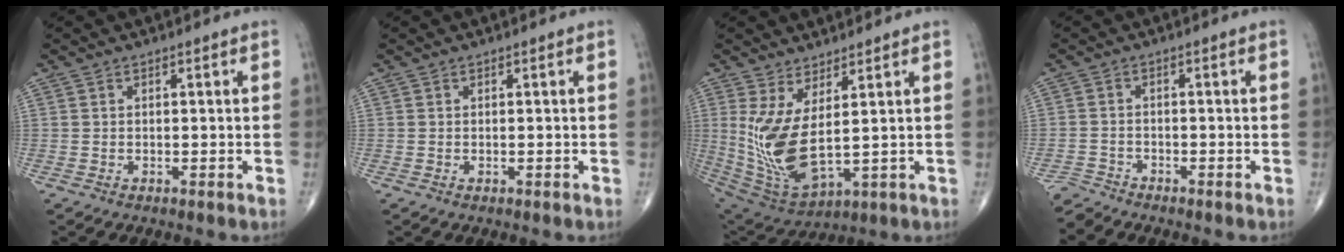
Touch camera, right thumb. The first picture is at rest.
{"total": 0.0}
{"total": 13.3, "force": [2.3, 5.0, 12.1], "torque": [-0.262, -0.036, 0.068]}
{"total": 2.4, "force": [-2.4, 0.1, -0.7], "torque": [0.009, -0.009, -0.051]}